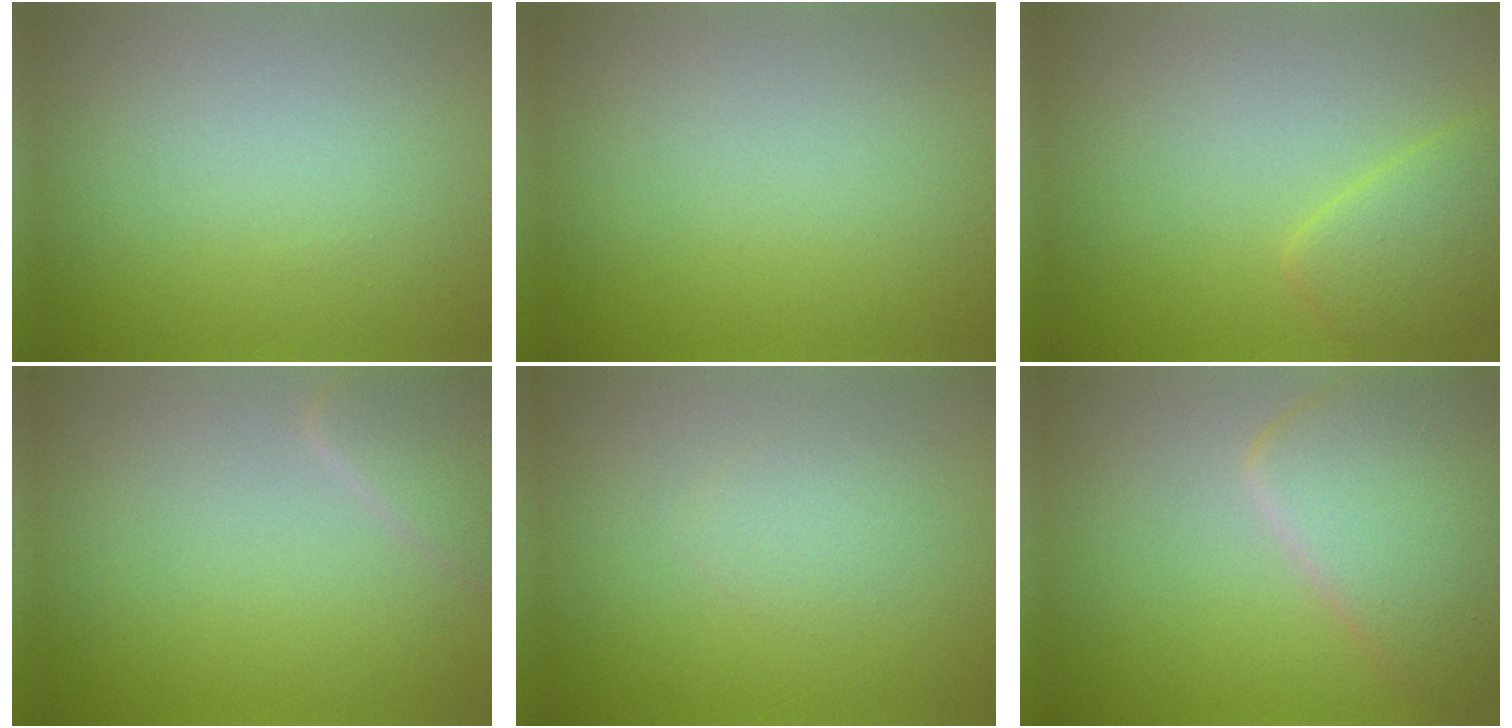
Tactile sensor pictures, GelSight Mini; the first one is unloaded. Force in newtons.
{"total": 0.0}
{"total": 2.9, "press": 2.9, "slide": 0.2}
{"total": 2.4, "press": 2.4, "slide": 0.1}
{"total": 1.4, "press": 1.4, "slide": 0.0}
{"total": 7.6, "press": 7.6, "slide": 0.3}